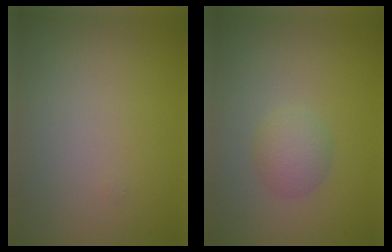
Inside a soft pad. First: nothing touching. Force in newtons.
{"total": 2.3, "press": 2.3, "slide": 0.1}